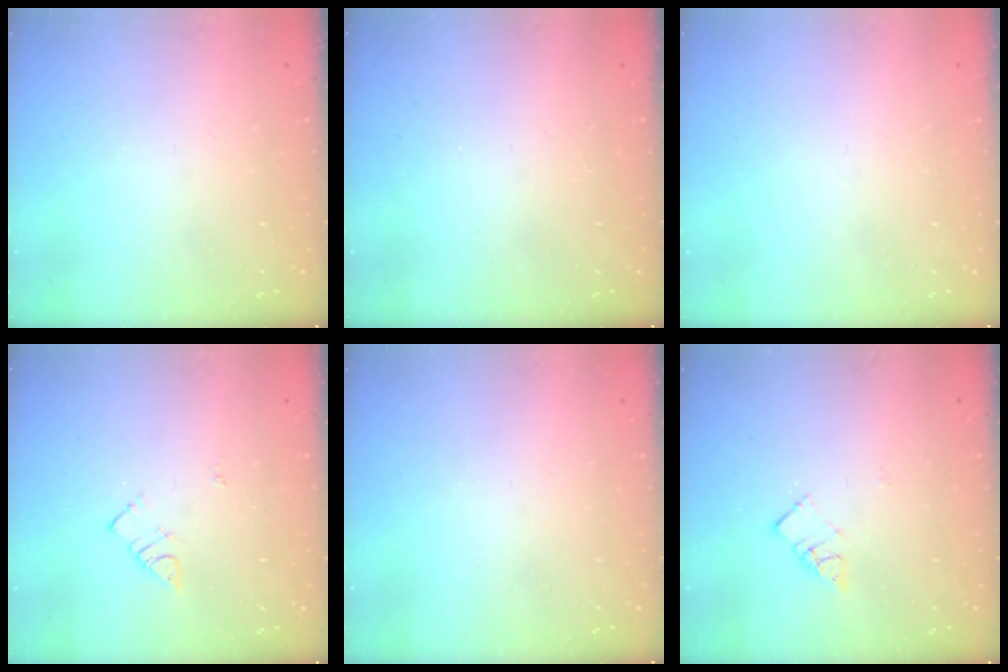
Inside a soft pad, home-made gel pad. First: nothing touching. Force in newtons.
{"total": 2.8, "press": 2.8, "slide": 0.4}
{"total": 1.5, "press": 1.5, "slide": 0.1}
{"total": 3.9, "press": 3.8, "slide": 0.5}
{"total": 0.0}
{"total": 5.4, "press": 5.4, "slide": 0.1}